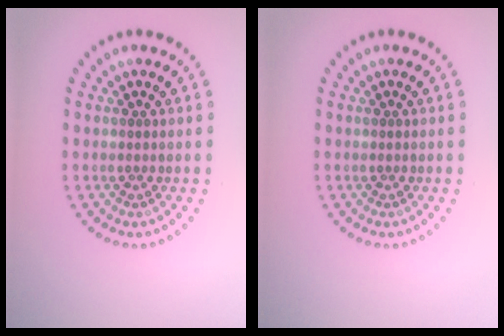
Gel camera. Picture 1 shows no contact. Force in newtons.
{"total": 0.0}